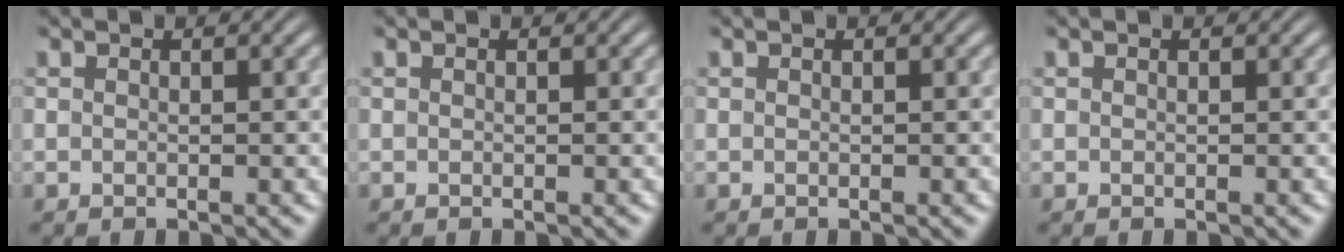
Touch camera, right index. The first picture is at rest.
{"total": 0.0}
{"total": 0.0}
{"total": 0.0}